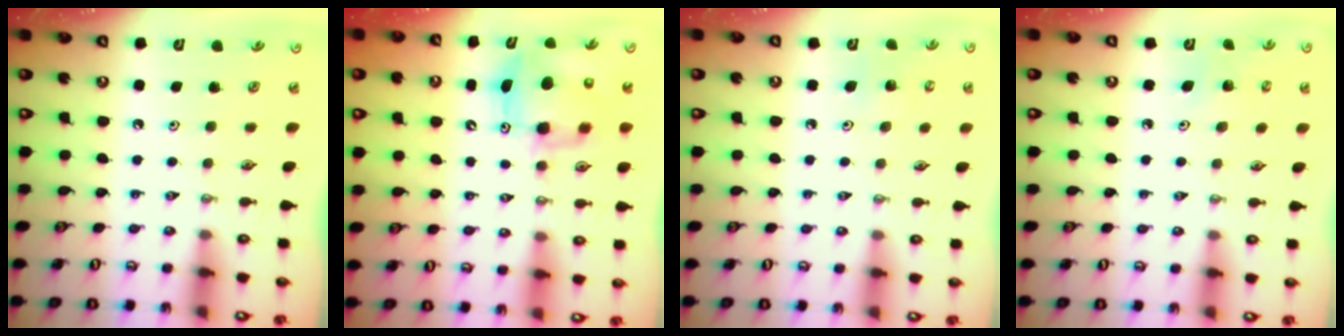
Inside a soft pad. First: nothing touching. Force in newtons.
{"total": 8.6, "press": 8.6, "slide": 0.7}
{"total": 5.0, "press": 4.9, "slide": 1.2}
{"total": 3.7, "press": 3.6, "slide": 0.3}